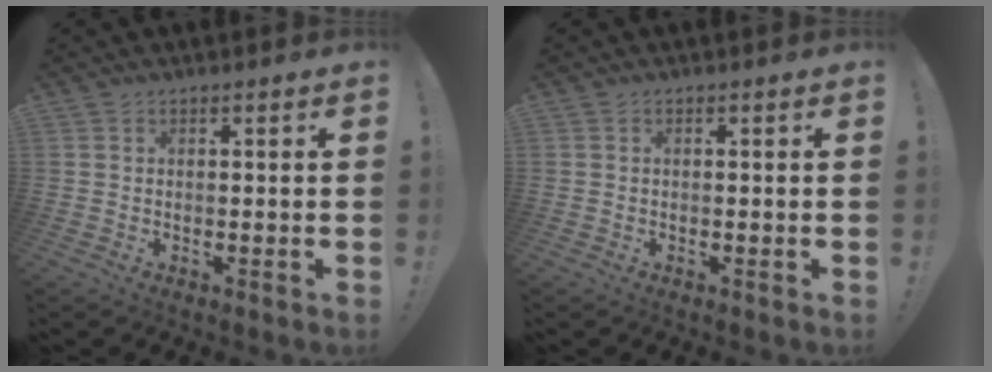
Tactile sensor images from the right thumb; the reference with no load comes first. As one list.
[{"total": 0.0}]